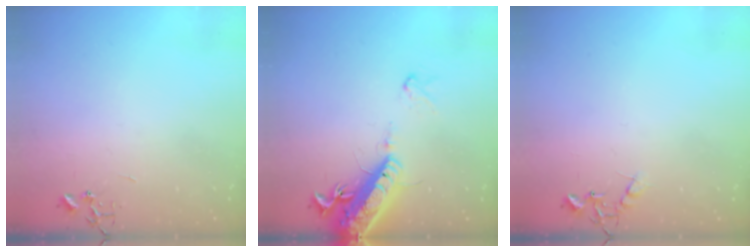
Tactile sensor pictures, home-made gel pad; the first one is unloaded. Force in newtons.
{"total": 17.9, "press": 17.5, "slide": 3.9}
{"total": 6.8, "press": 6.8, "slide": 0.3}